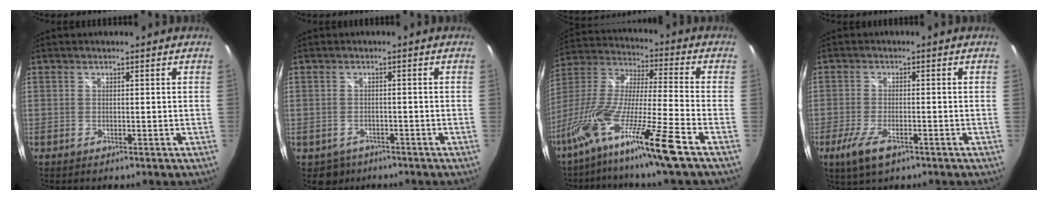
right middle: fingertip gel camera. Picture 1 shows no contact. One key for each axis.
{"total": 3.0, "fx": -1.4, "fy": 2.5, "fz": 0.6, "tx": -0.021, "ty": -0.001, "tz": -0.015}
{"total": 19.8, "fx": -13.1, "fy": -1.5, "fz": 14.7, "tx": -0.267, "ty": -0.050, "tz": -0.239}
{"total": 6.2, "fx": -3.6, "fy": 2.4, "fz": 4.4, "tx": -0.110, "ty": -0.017, "tz": -0.067}